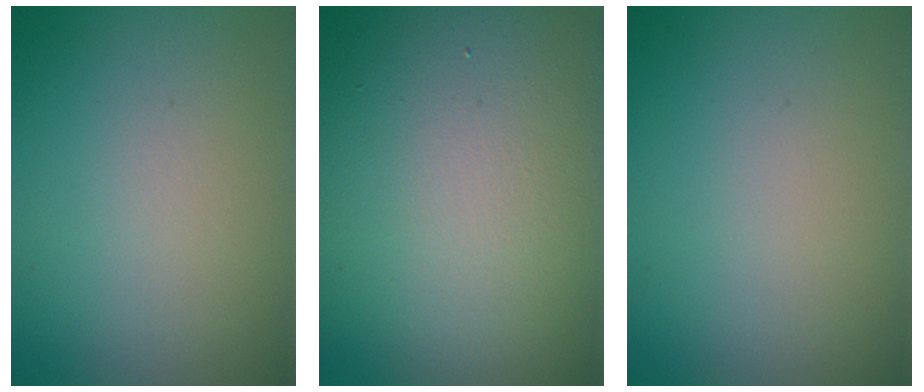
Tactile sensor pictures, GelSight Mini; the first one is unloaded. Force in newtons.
{"total": 17.1, "press": 17.0, "slide": 1.3}
{"total": 0.0}